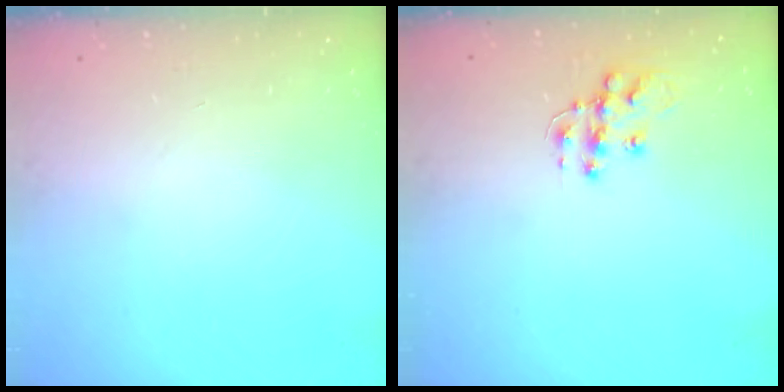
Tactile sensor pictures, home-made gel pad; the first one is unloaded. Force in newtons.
{"total": 10.7, "press": 10.7, "slide": 0.7}